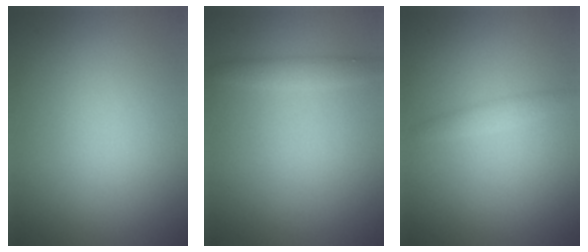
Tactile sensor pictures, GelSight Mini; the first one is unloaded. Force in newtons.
{"total": 1.5, "press": 1.5, "slide": 0.0}
{"total": 1.1, "press": 1.1, "slide": 0.0}